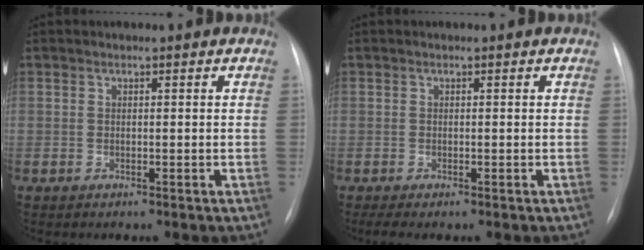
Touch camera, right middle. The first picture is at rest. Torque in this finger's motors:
{"motor_torque": [0.46, -0.41, -0.05, 0.01]}